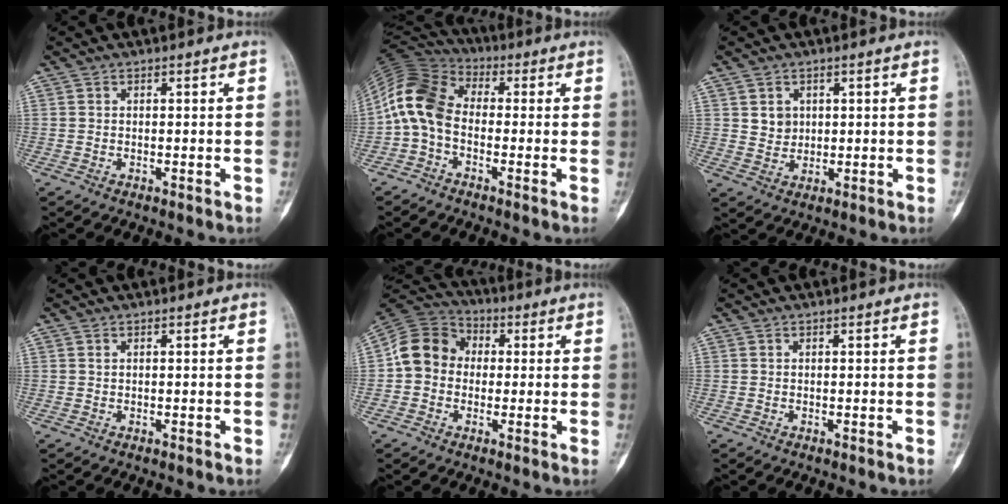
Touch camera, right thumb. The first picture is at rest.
{"total": 11.4, "force": [-1.4, 7.9, 8.1], "torque": [-0.158, 0.035, -0.048]}
{"total": 3.7, "force": [1.1, 3.2, 1.5], "torque": [-0.006, -0.006, 0.023]}
{"total": 0.0}
{"total": 10.6, "force": [0.1, 9.1, 5.5], "torque": [-0.082, 0.031, -0.012]}
{"total": 0.0}